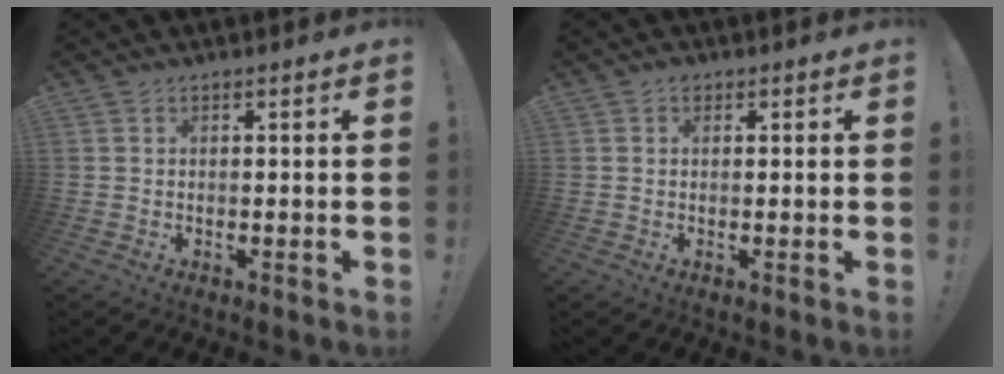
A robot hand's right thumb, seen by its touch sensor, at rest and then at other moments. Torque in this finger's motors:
{"motor_torque": [-0.01, 0.15, 0.25, 0.03, 0.01]}